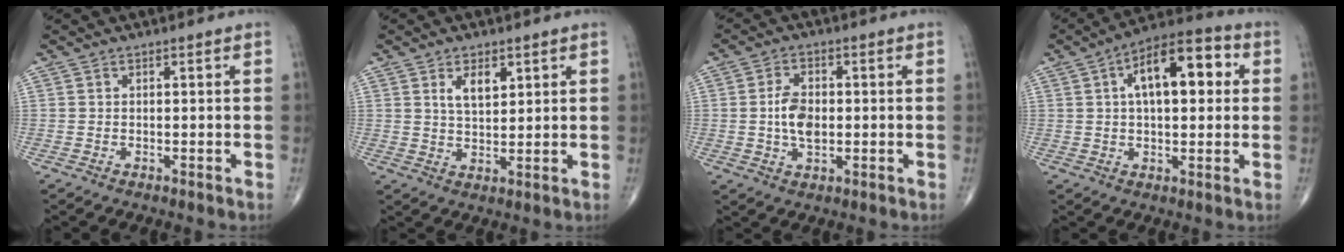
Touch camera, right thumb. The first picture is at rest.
{"total": 5.0, "force": [2.3, 2.5, 3.6], "torque": [-0.049, -0.017, 0.042]}
{"total": 6.3, "force": [-0.2, 3.7, 5.1], "torque": [-0.091, 0.000, -0.004]}
{"total": 14.6, "force": [3.4, 6.9, 12.4], "torque": [-0.171, 0.023, 0.046]}